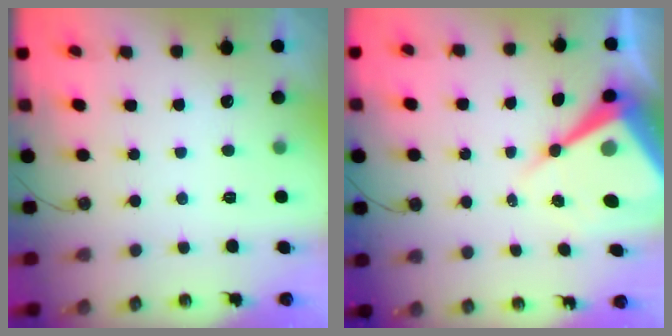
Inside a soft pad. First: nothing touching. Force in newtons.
{"total": 15.0, "press": 15.0, "slide": 1.3}